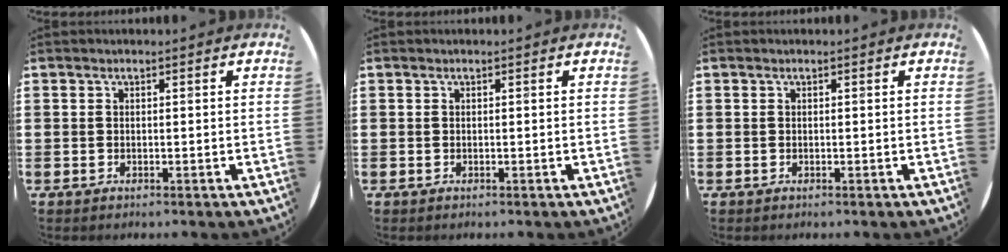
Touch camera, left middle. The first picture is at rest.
{"total": 0.0}
{"total": 0.0}